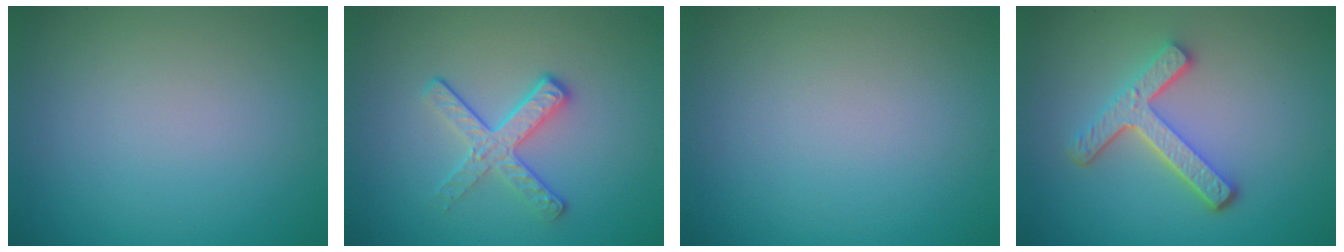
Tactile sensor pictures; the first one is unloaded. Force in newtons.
{"total": 3.2, "press": 2.6, "slide": 1.8}
{"total": 0.0}
{"total": 4.6, "press": 3.4, "slide": 3.0}